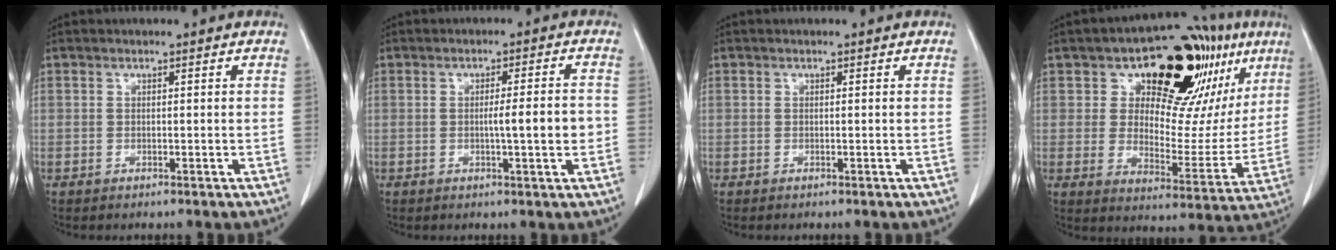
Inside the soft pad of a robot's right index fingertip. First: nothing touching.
{"total": 5.0, "force": [-0.8, 0.0, 5.0], "torque": [-0.077, 0.000, -0.011]}
{"total": 0.0}
{"total": 22.3, "force": [11.2, 10.2, 16.3], "torque": [-0.217, 0.030, 0.166]}